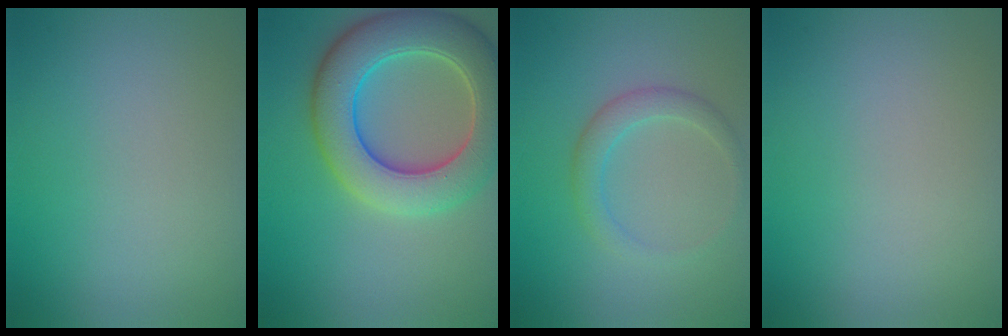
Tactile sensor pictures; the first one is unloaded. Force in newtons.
{"total": 9.0, "press": 9.0, "slide": 0.3}
{"total": 2.2, "press": 2.2, "slide": 0.1}
{"total": 0.0}